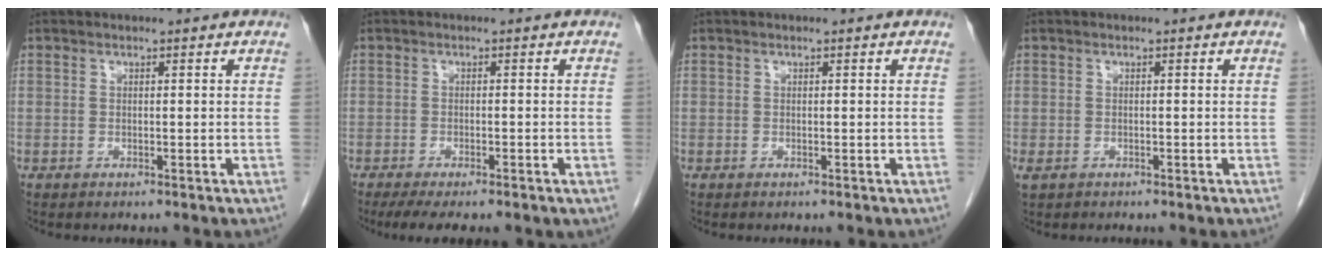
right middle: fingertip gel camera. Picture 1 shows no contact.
{"total": 7.0, "force": [-5.1, 1.8, 4.5], "torque": [-0.063, -0.015, -0.073]}
{"total": 0.0}
{"total": 1.5, "force": [-0.9, 0.9, 0.8], "torque": [-0.020, -0.003, -0.009]}